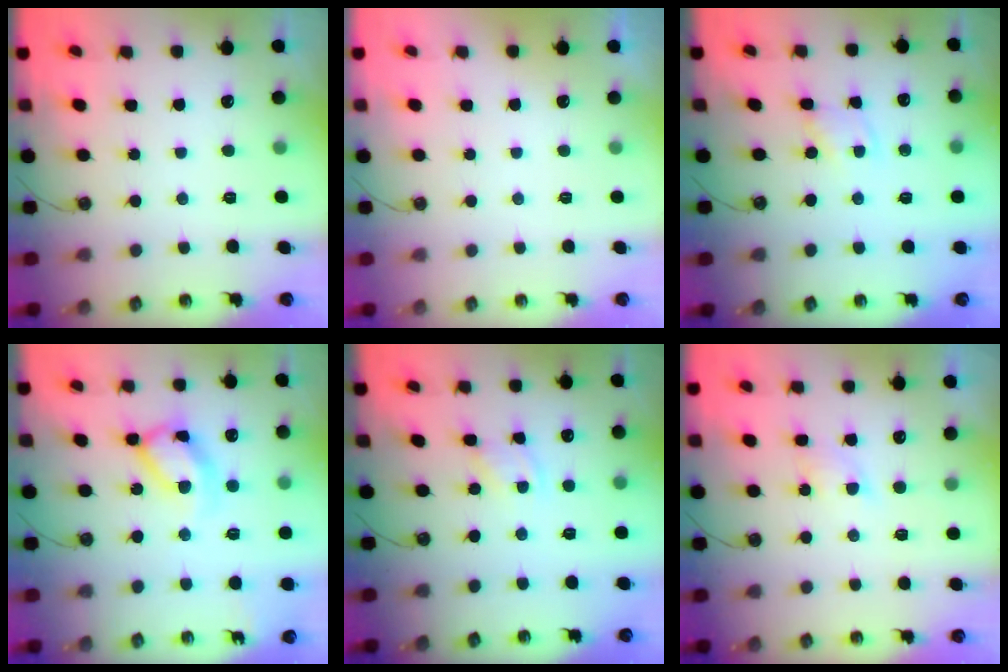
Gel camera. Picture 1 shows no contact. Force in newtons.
{"total": 0.0}
{"total": 1.9, "press": 1.9, "slide": 0.2}
{"total": 14.1, "press": 14.0, "slide": 1.7}
{"total": 2.9, "press": 2.8, "slide": 0.5}
{"total": 5.5, "press": 5.4, "slide": 0.8}